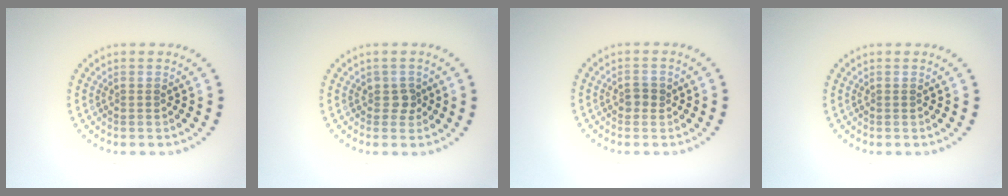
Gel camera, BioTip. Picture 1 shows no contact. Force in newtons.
{"total": 1.3, "press": 1.1, "slide": 0.7}
{"total": 1.3, "press": 1.2, "slide": 0.4}
{"total": 0.0}